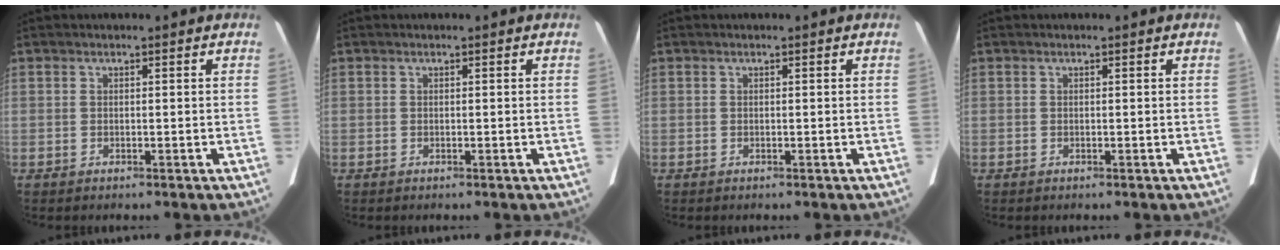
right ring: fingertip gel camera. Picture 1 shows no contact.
{"total": 0.0}
{"total": 0.0}
{"total": 0.0}